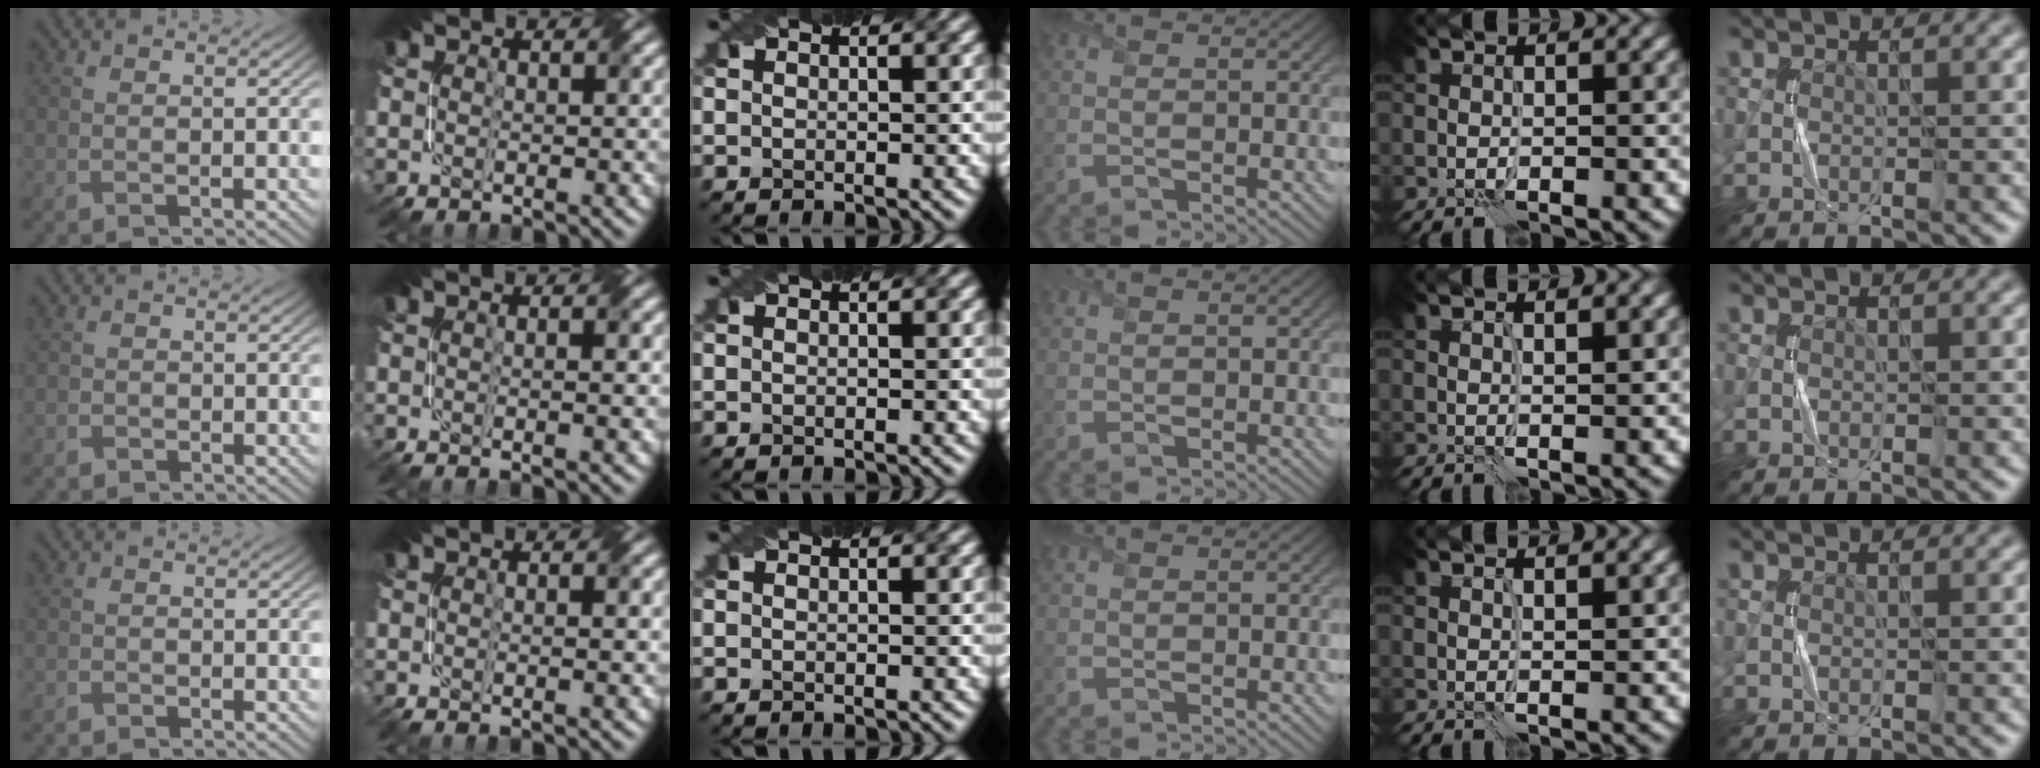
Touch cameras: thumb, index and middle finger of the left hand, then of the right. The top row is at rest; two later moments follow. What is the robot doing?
{"motion": "fold", "object": "napkin"}